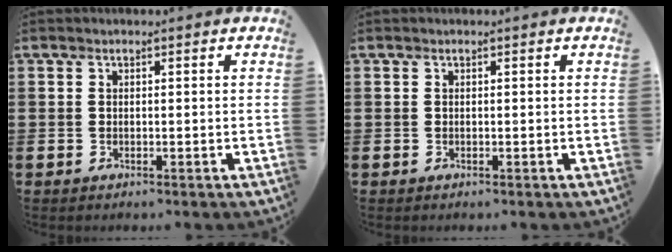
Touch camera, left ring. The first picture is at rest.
{"total": 0.0}